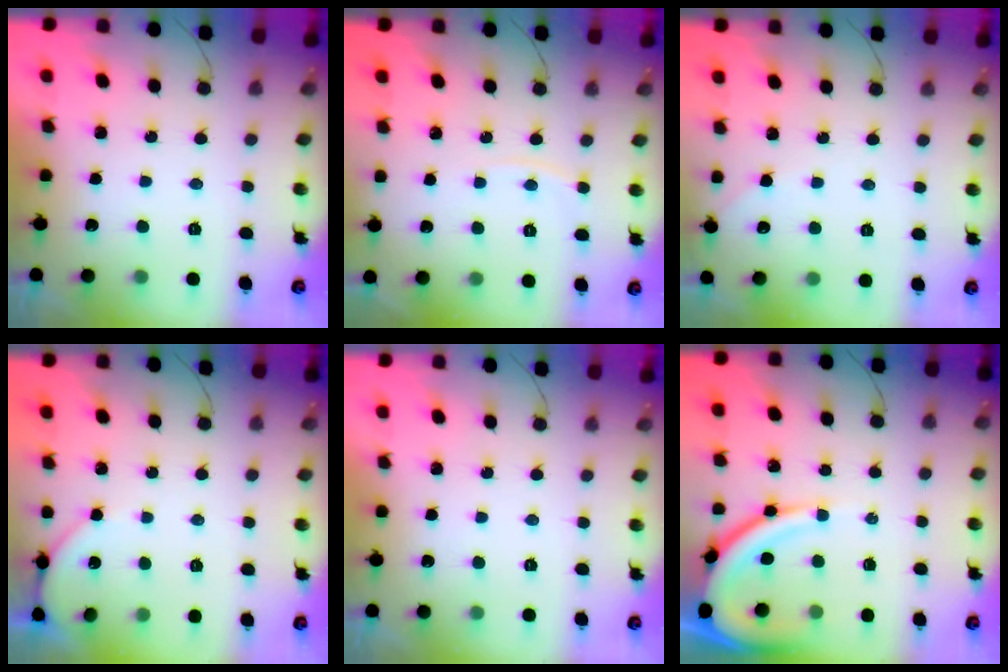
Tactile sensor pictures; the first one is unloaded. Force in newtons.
{"total": 2.9, "press": 2.9, "slide": 0.1}
{"total": 2.7, "press": 2.7, "slide": 0.4}
{"total": 4.7, "press": 4.7, "slide": 0.5}
{"total": 0.0}
{"total": 11.4, "press": 11.3, "slide": 1.3}